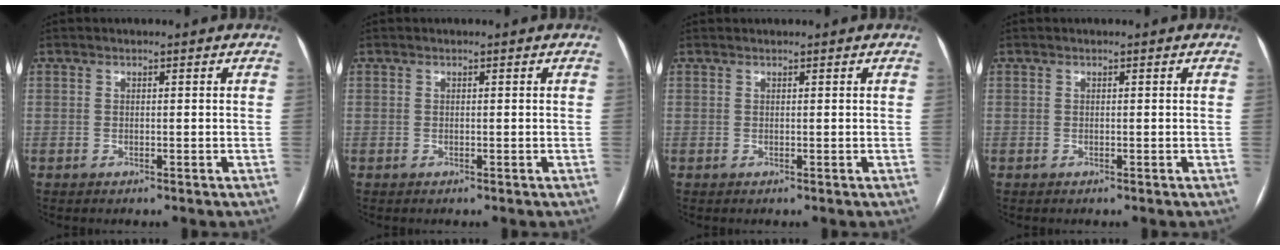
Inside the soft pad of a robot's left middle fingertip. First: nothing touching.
{"total": 0.0}
{"total": 0.6, "force": [0.6, 0.0, 0.0], "torque": [-0.002, 0.015, 0.013]}
{"total": 0.0}